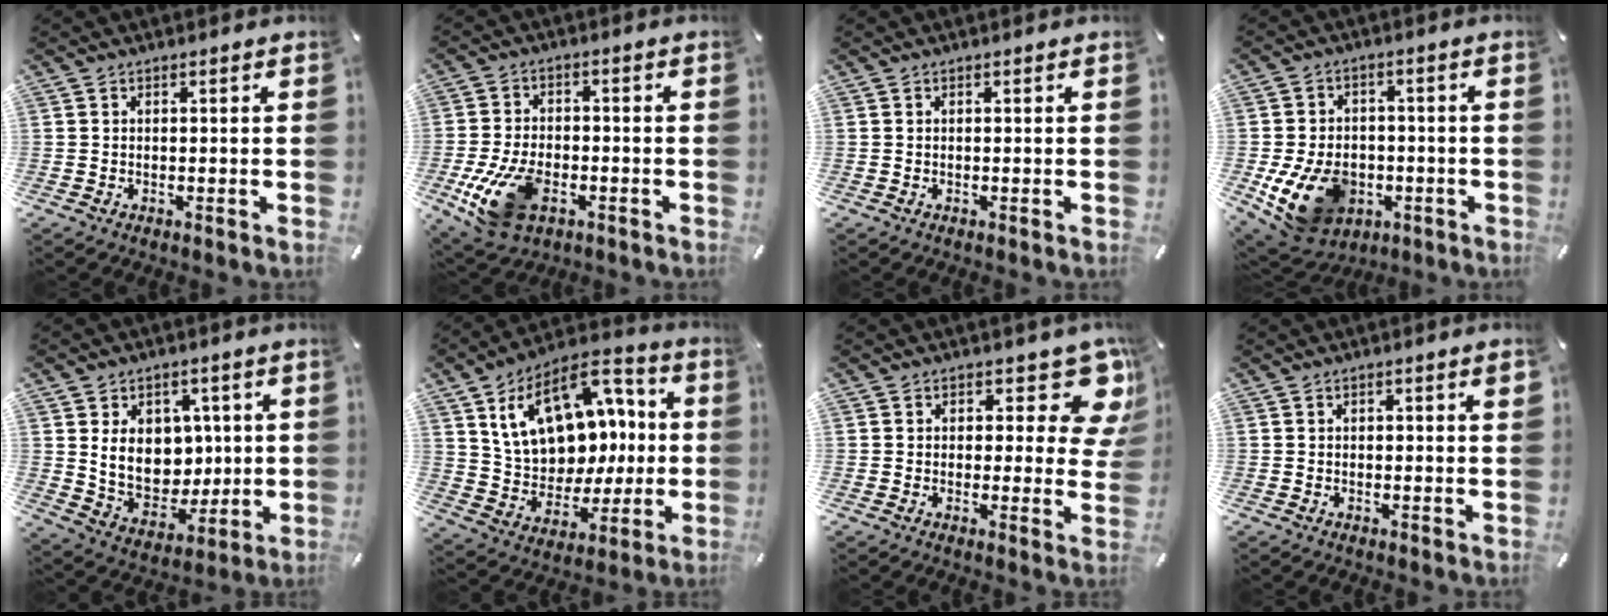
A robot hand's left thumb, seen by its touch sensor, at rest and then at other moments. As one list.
[{"total": 12.9, "force": [-4.7, 7.9, 9.0], "torque": [-0.185, 0.006, -0.081]}, {"total": 0.0}, {"total": 14.9, "force": [-4.7, 11.2, 8.7], "torque": [-0.175, 0.026, -0.074]}, {"total": 12.6, "force": [2.9, 10.5, 6.3], "torque": [-0.104, -0.019, 0.061]}, {"total": 19.6, "force": [6.9, 14.2, 11.7], "torque": [-0.207, -0.026, 0.131]}, {"total": 11.7, "force": [6.3, 5.7, 8.0], "torque": [-0.084, -0.050, 0.109]}, {"total": 1.5, "force": [0.4, 0.4, 1.3], "torque": [-0.025, 0.003, 0.006]}]